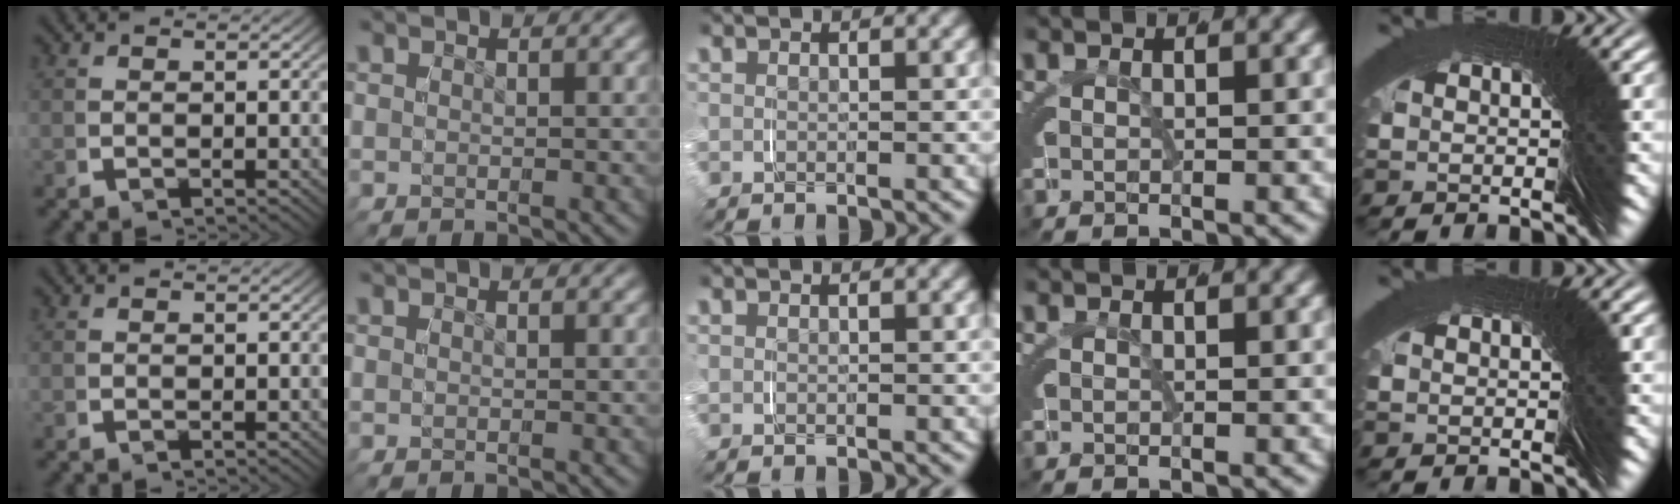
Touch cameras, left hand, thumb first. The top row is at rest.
{}